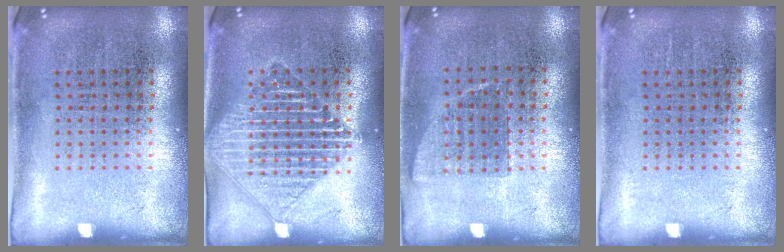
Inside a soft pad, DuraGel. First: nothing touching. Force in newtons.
{"total": 2.1, "press": 2.1, "slide": 0.3}
{"total": 0.8, "press": 0.7, "slide": 0.4}
{"total": 0.0}